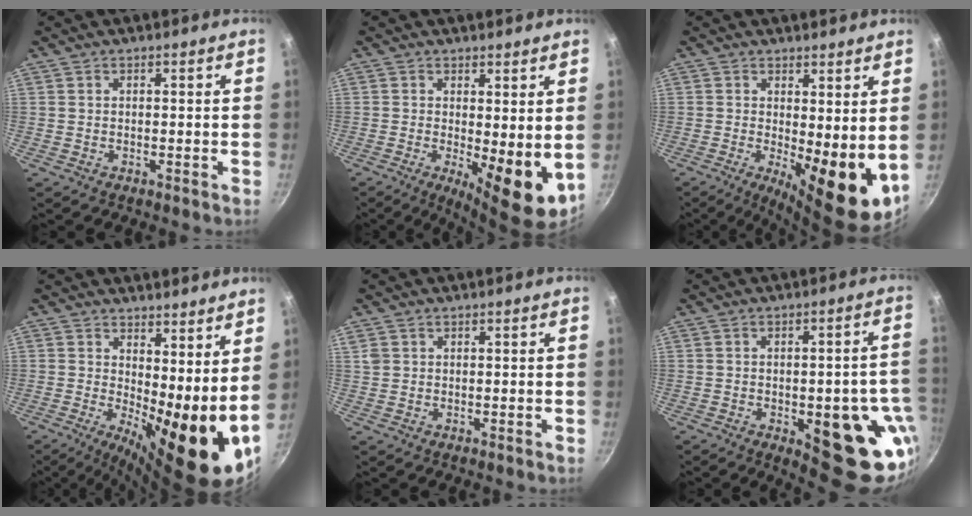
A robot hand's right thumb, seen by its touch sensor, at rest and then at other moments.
{"total": 9.2, "force": [-0.2, 3.0, 8.7], "torque": [-0.113, -0.019, 0.006]}
{"total": 11.7, "force": [0.2, 4.2, 10.9], "torque": [-0.130, -0.021, 0.011]}
{"total": 13.8, "force": [1.7, 4.9, 12.8], "torque": [-0.167, -0.017, 0.030]}
{"total": 1.5, "force": [0.6, 1.2, 0.5], "torque": [-0.009, 0.004, 0.014]}
{"total": 18.7, "force": [-5.2, 7.7, 16.2], "torque": [-0.128, 0.005, -0.058]}